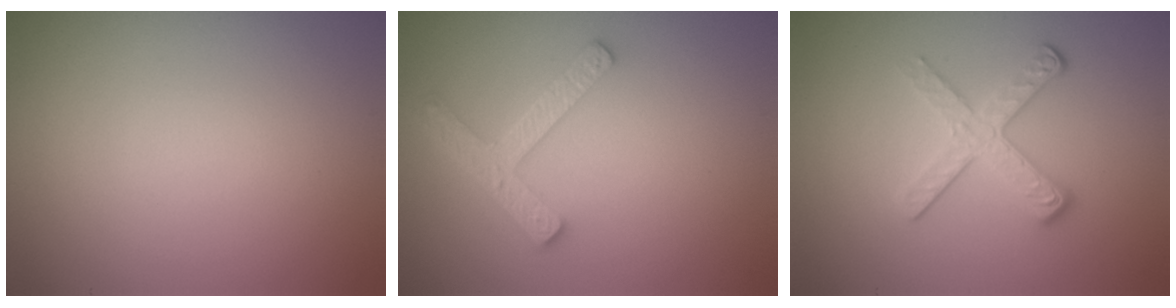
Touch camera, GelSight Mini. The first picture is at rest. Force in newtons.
{"total": 3.8, "press": 2.9, "slide": 2.4}
{"total": 3.5, "press": 2.5, "slide": 2.4}